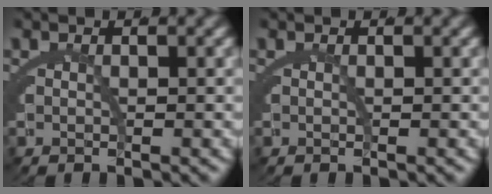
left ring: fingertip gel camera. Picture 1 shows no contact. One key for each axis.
{"total": 0.0}